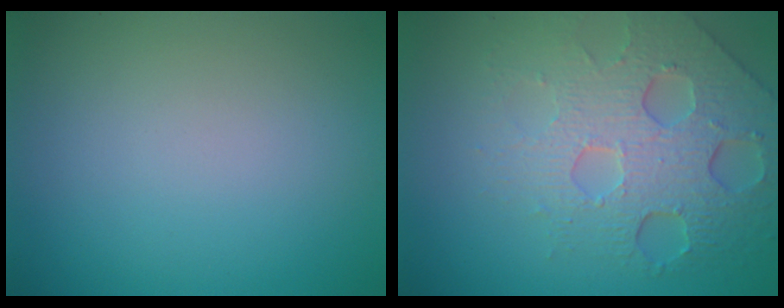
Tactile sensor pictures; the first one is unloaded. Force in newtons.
{"total": 7.5, "press": 5.2, "slide": 5.4}